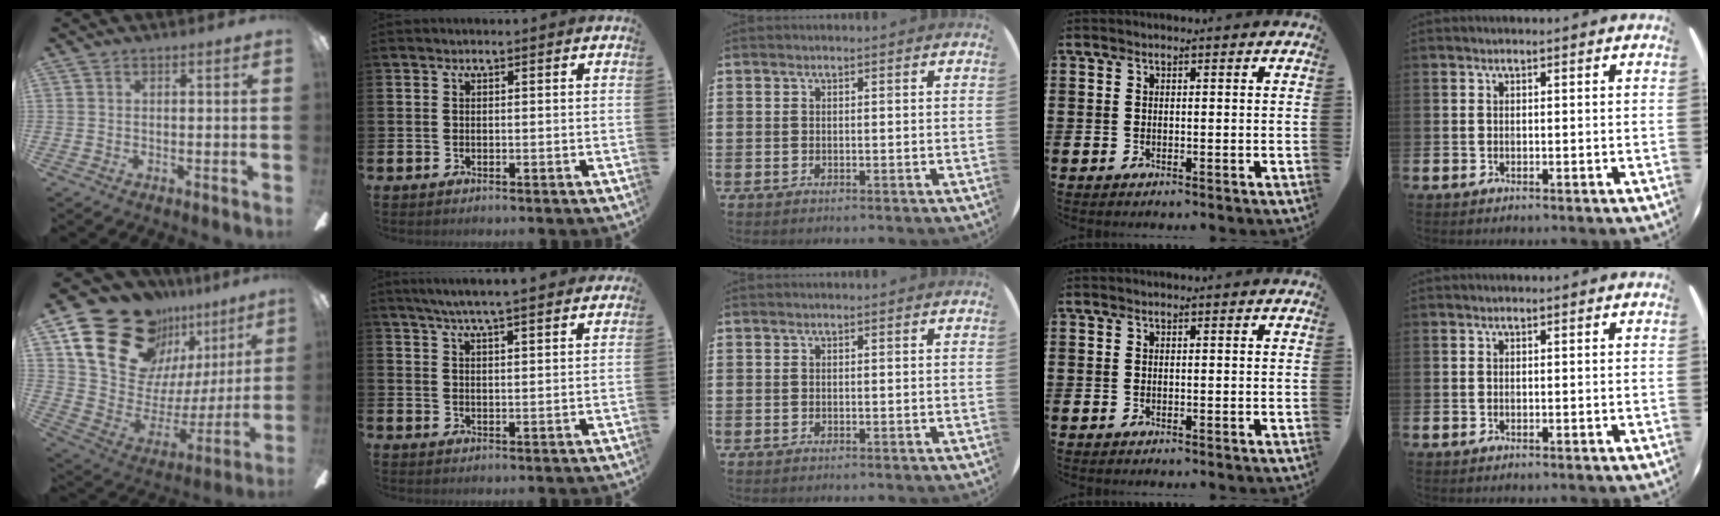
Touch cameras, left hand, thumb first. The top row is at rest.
{"thumb": {"total": 23.6, "force": [16.1, 14.1, 9.9], "torque": [-0.161, -0.105, 0.312]}, "index": {"total": 5.8, "force": [5.5, -0.1, 1.9], "torque": [-0.050, -0.019, 0.097]}}